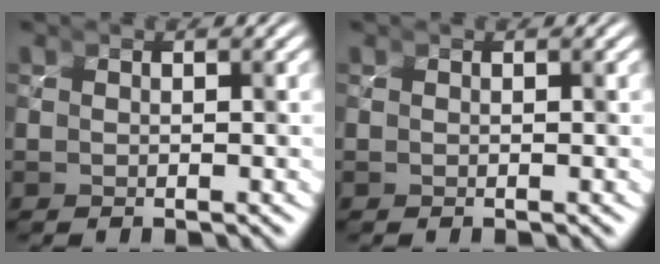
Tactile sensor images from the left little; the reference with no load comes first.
{"total": 0.0}